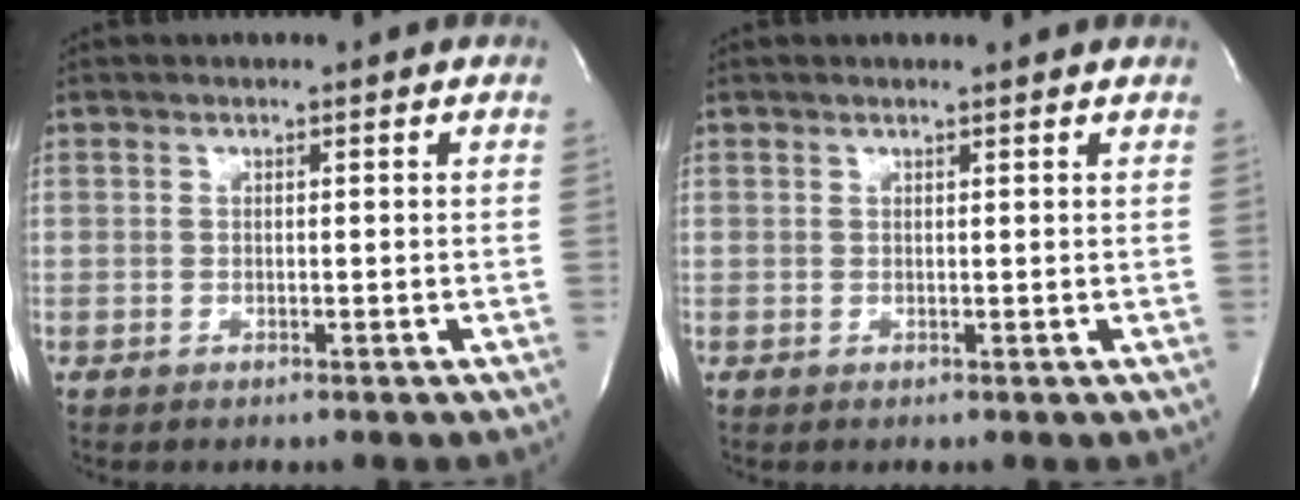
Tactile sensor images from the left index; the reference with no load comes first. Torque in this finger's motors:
{"motor_torque": [0.23, -0.21, 0.06, -0.01]}